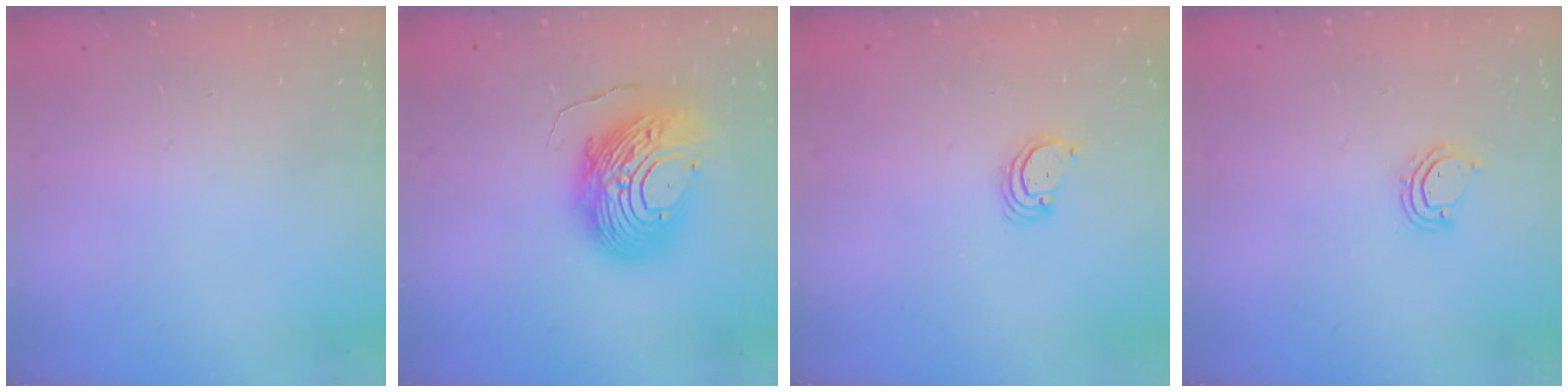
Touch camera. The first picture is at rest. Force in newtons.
{"total": 13.7, "press": 13.7, "slide": 1.3}
{"total": 2.3, "press": 2.3, "slide": 0.2}
{"total": 5.0, "press": 5.0, "slide": 0.3}